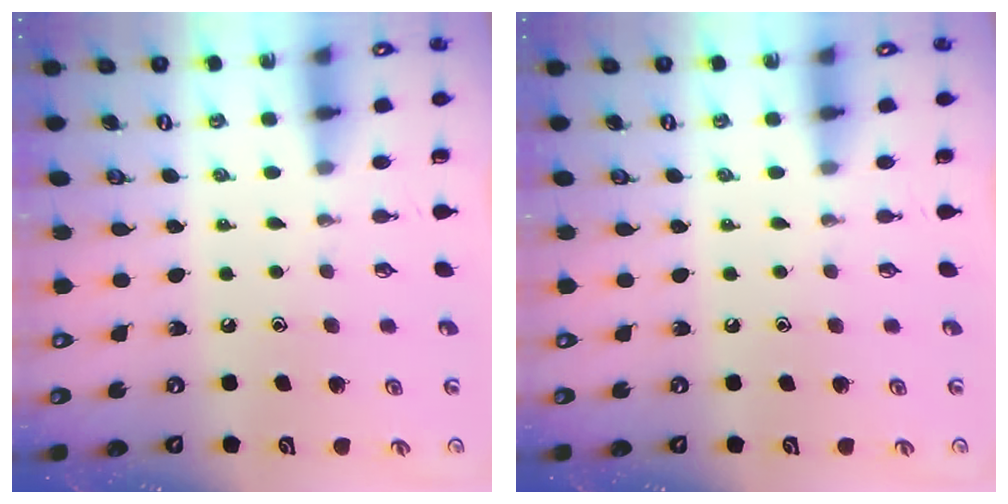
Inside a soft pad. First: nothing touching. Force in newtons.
{"total": 0.0}